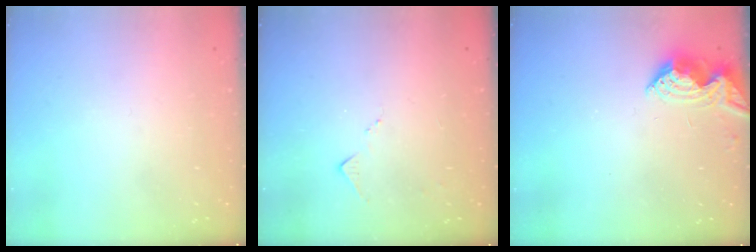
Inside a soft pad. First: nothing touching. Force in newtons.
{"total": 6.0, "press": 5.9, "slide": 0.7}
{"total": 8.1, "press": 8.1, "slide": 0.6}